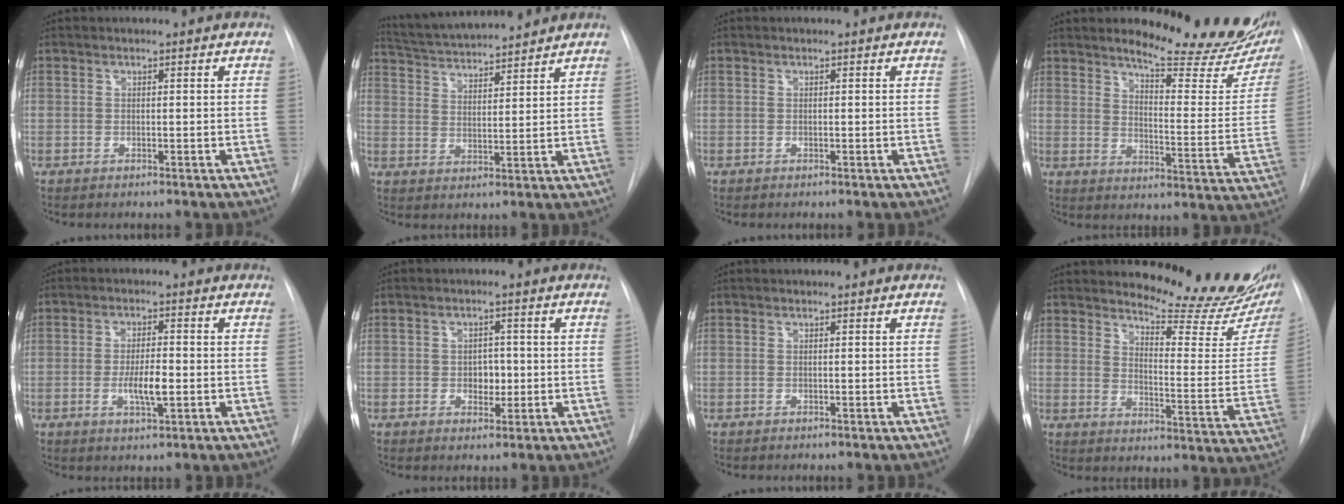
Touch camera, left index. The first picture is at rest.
{"total": 12.3, "force": [11.6, 0.7, 4.3], "torque": [-0.082, 0.020, 0.192]}
{"total": 0.0}
{"total": 19.1, "force": [16.5, 3.2, 9.1], "torque": [-0.116, -0.083, 0.200]}
{"total": 4.9, "force": [-1.0, 1.2, 4.7], "torque": [-0.086, -0.004, -0.014]}
{"total": 3.1, "force": [-0.2, 2.2, 2.1], "torque": [-0.023, 0.002, 0.001]}
{"total": 0.0}
{"total": 17.8, "force": [16.4, 1.2, 6.8], "torque": [-0.093, -0.106, 0.203]}